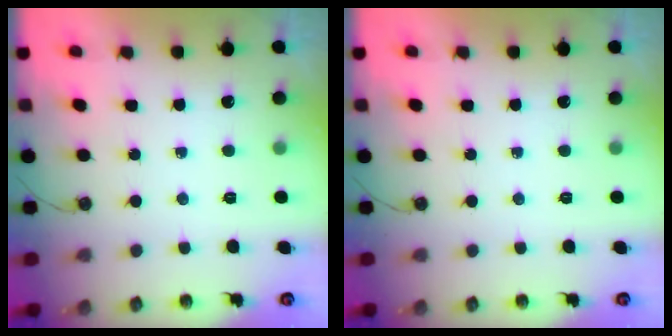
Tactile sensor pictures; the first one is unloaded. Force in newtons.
{"total": 0.0}